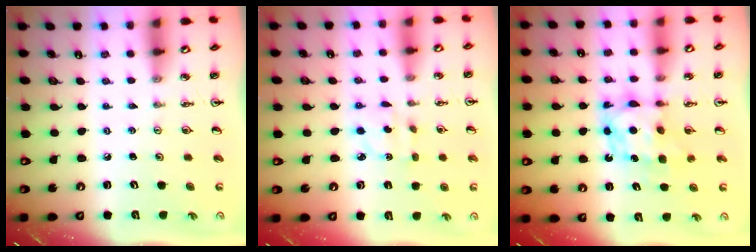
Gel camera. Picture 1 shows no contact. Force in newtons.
{"total": 2.6, "press": 2.5, "slide": 0.3}
{"total": 6.8, "press": 6.8, "slide": 0.6}